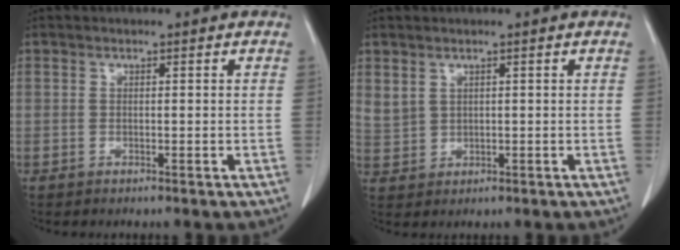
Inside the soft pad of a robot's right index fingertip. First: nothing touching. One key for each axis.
{"total": 2.8, "fx": 1.9, "fy": 1.9, "fz": 0.9, "tx": -0.016, "ty": 0.003, "tz": 0.050}